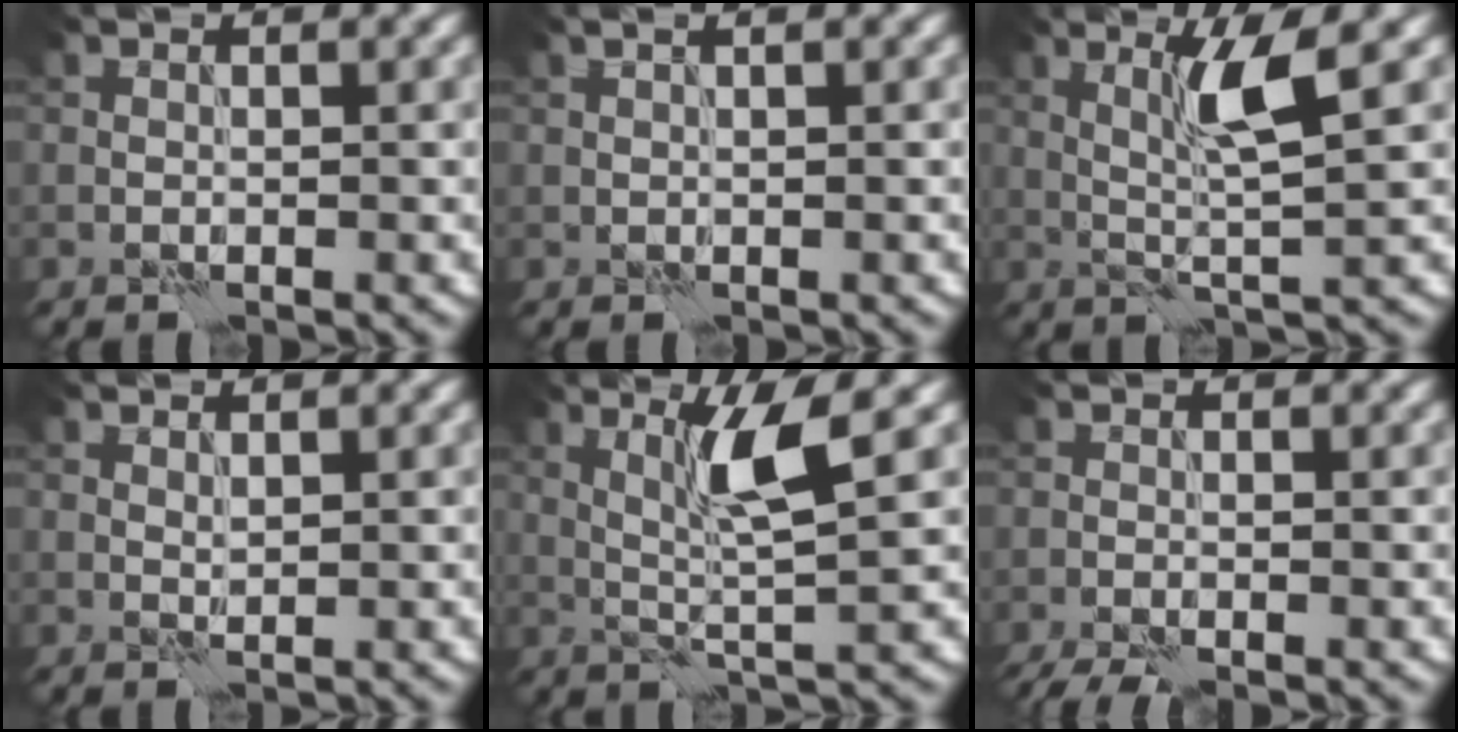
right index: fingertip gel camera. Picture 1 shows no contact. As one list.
[{"total": 1.1, "force": [0.7, 0.3, 0.9], "torque": [-0.014, -0.001, 0.007]}, {"total": 4.0, "force": [1.4, -0.2, 3.7], "torque": [-0.079, -0.003, 0.030]}, {"total": 0.7, "force": [0.5, 0.2, 0.4], "torque": [-0.008, -0.001, 0.010]}, {"total": 4.4, "force": [1.5, -0.2, 4.2], "torque": [-0.090, -0.005, 0.035]}, {"total": 2.9, "force": [-2.4, 0.4, 1.5], "torque": [-0.029, -0.008, -0.046]}]